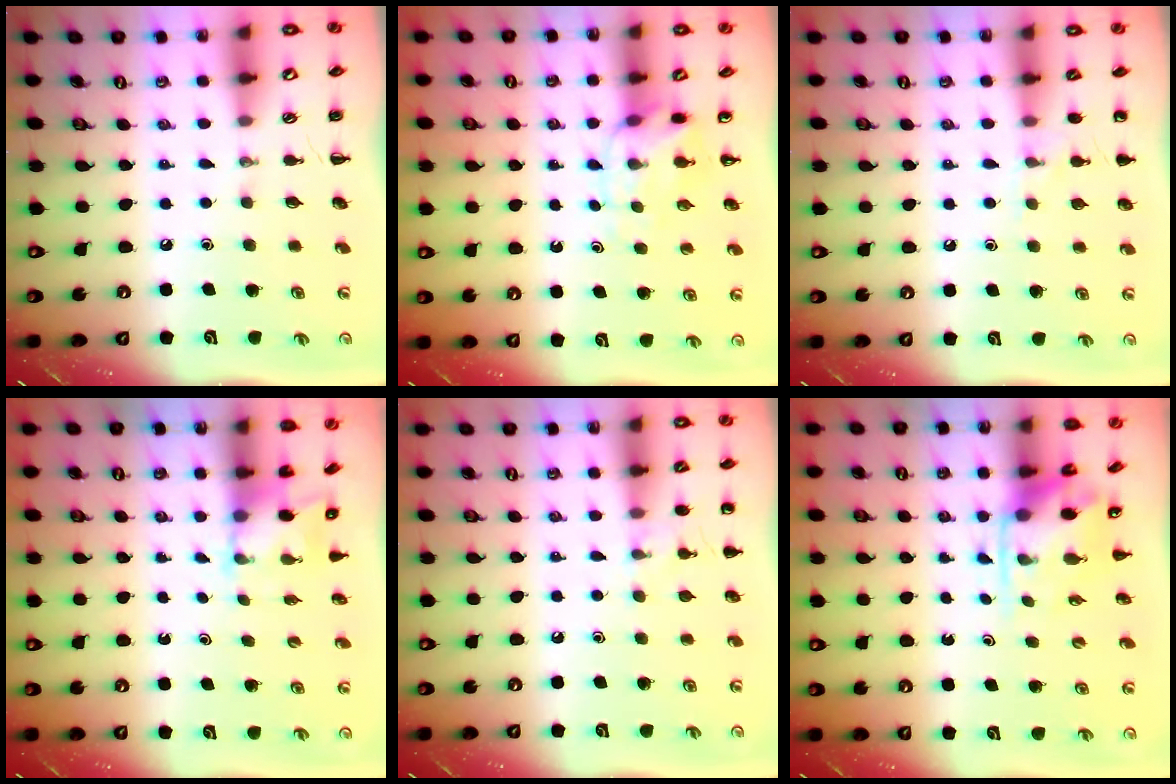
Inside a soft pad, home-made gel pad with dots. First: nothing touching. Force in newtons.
{"total": 5.9, "press": 5.8, "slide": 1.2}
{"total": 6.5, "press": 6.2, "slide": 1.9}
{"total": 2.4, "press": 2.3, "slide": 0.8}
{"total": 6.3, "press": 6.1, "slide": 1.8}
{"total": 4.3, "press": 4.3, "slide": 0.4}